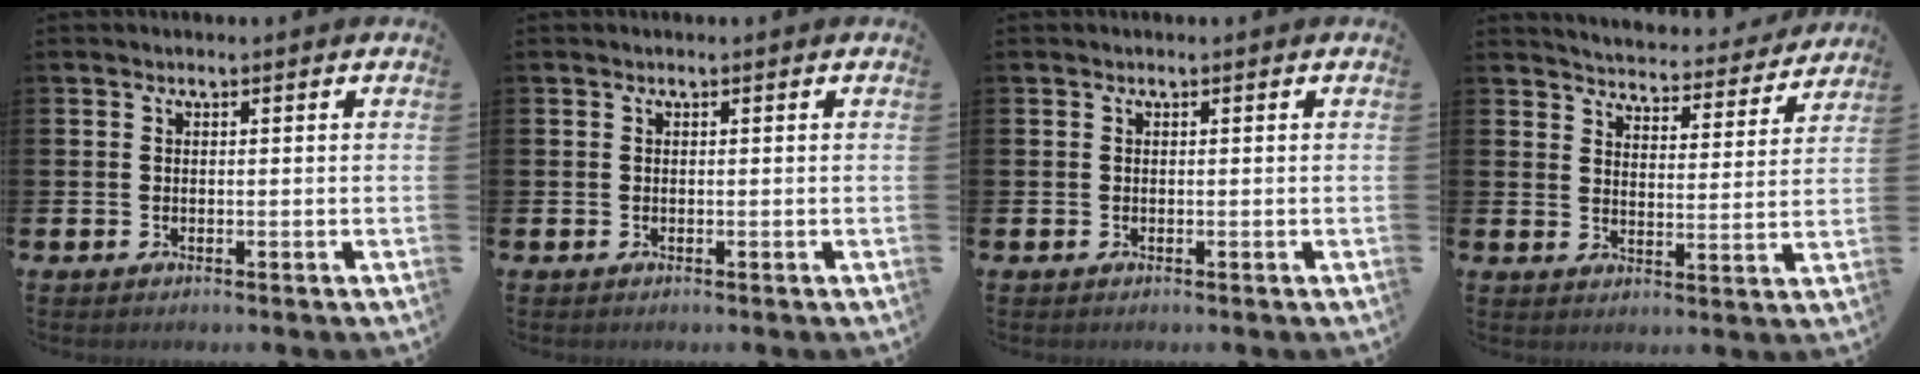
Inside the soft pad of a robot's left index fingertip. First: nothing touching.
{"total": 0.0}
{"total": 0.0}
{"total": 4.8, "force": [4.7, 0.6, 0.3], "torque": [-0.017, -0.042, 0.078]}